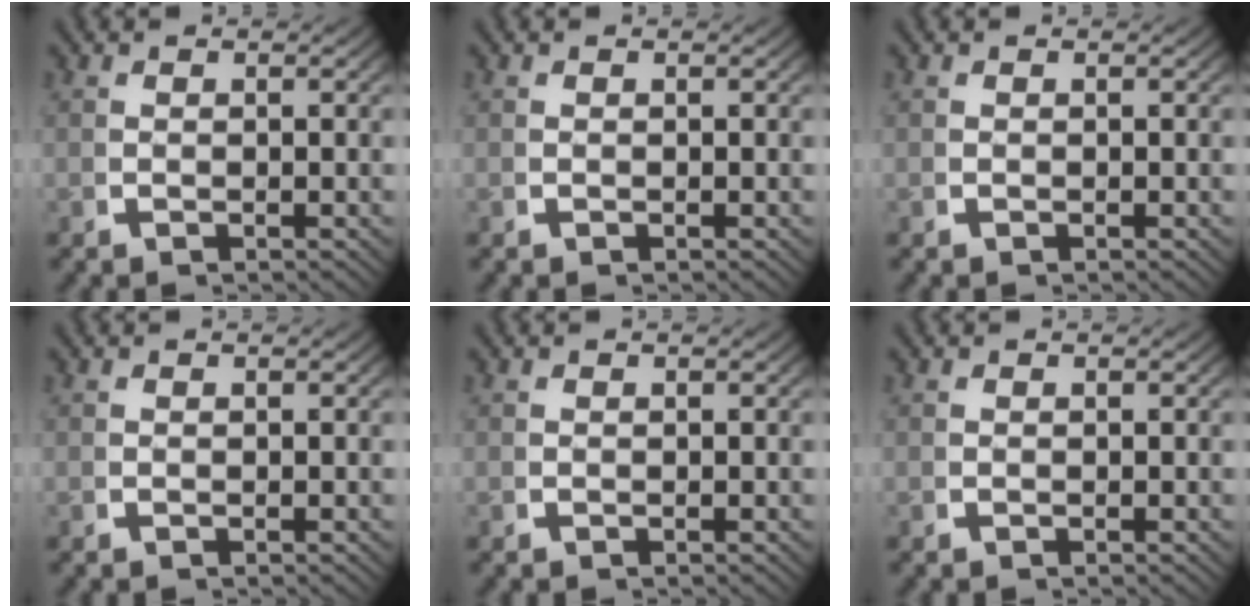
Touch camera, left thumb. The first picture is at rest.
{"total": 0.0}
{"total": 0.0}
{"total": 0.0}
{"total": 0.0}
{"total": 0.0}